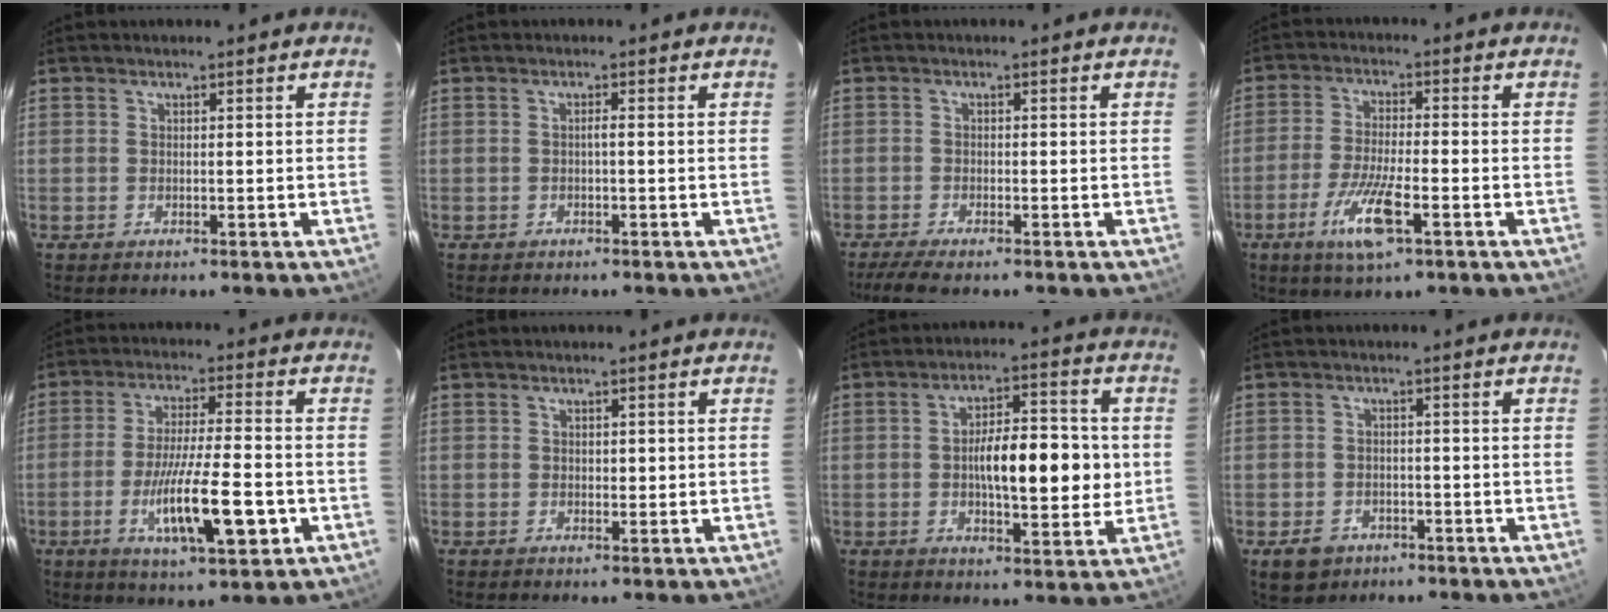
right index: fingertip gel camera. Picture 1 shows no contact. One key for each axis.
{"total": 0.7, "fx": -0.2, "fy": 0.0, "fz": 0.7, "tx": -0.012, "ty": 0.002, "tz": -0.003}
{"total": 4.7, "fx": -3.7, "fy": 0.5, "fz": 2.8, "tx": -0.048, "ty": -0.011, "tz": -0.061}
{"total": 8.5, "fx": -3.9, "fy": 1.1, "fz": 7.5, "tx": -0.148, "ty": -0.017, "tz": -0.069}
{"total": 12.8, "fx": -3.9, "fy": 1.6, "fz": 12.1, "tx": -0.217, "ty": -0.014, "tz": -0.062}
{"total": 0.9, "fx": 0.1, "fy": 0.6, "fz": 0.7, "tx": -0.008, "ty": 0.000, "tz": 0.002}
{"total": 12.0, "fx": 0.0, "fy": 3.8, "fz": 11.4, "tx": -0.180, "ty": 0.015, "tz": -0.001}
{"total": 4.3, "fx": -2.2, "fy": 3.5, "fz": 1.1, "tx": -0.019, "ty": 0.007, "tz": -0.025}